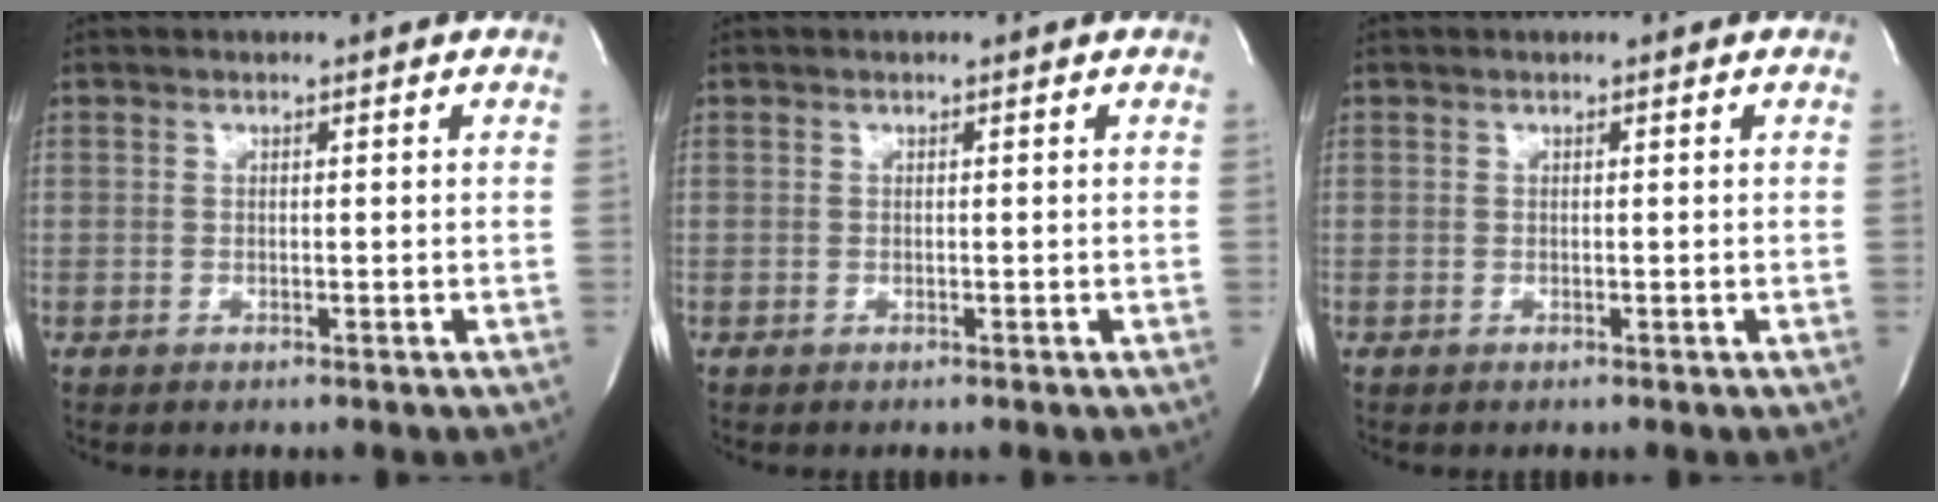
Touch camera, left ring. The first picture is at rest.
{"total": 0.0}
{"total": 0.0}